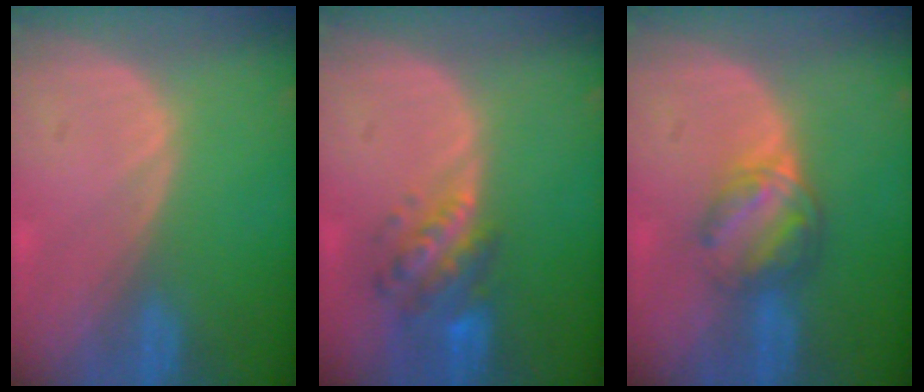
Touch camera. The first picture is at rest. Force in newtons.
{"total": 6.1, "press": 5.9, "slide": 1.7}
{"total": 6.3, "press": 5.4, "slide": 3.2}